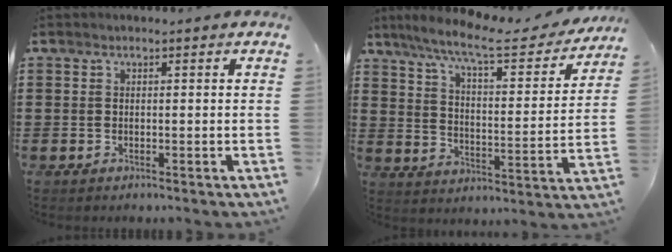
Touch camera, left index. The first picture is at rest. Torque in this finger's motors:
{"motor_torque": [2.14, 0.00, 0.52, 0.21]}